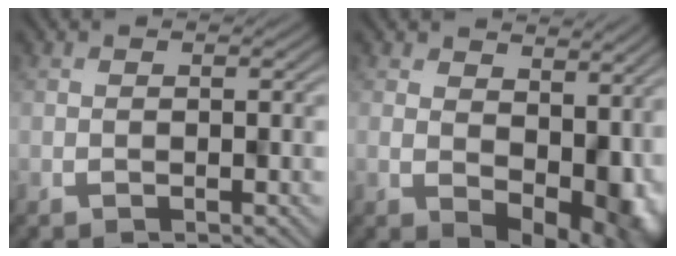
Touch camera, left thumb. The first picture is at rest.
{"total": 10.5, "force": [-0.3, 6.7, 8.1], "torque": [-0.101, -0.034, 0.027]}